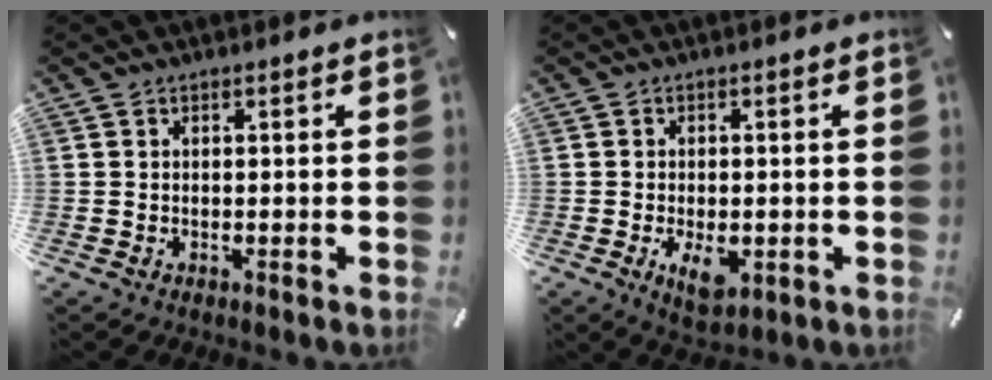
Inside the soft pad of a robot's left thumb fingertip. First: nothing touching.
{"total": 5.9, "force": [-1.6, 3.6, 4.4], "torque": [-0.080, -0.006, -0.033]}